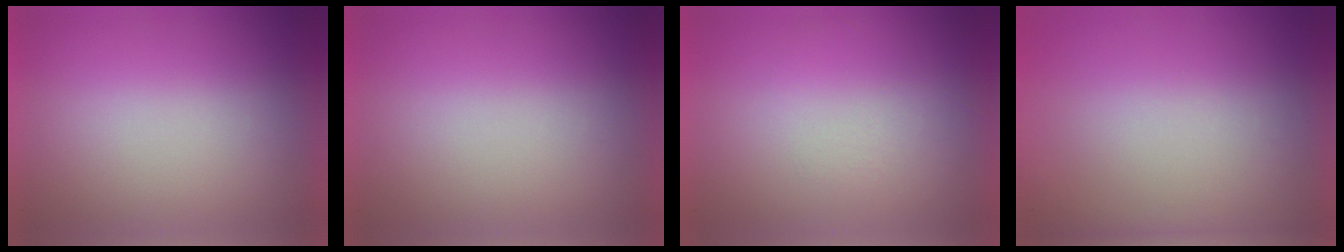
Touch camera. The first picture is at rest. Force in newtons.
{"total": 0.0}
{"total": 1.2}
{"total": 6.9}